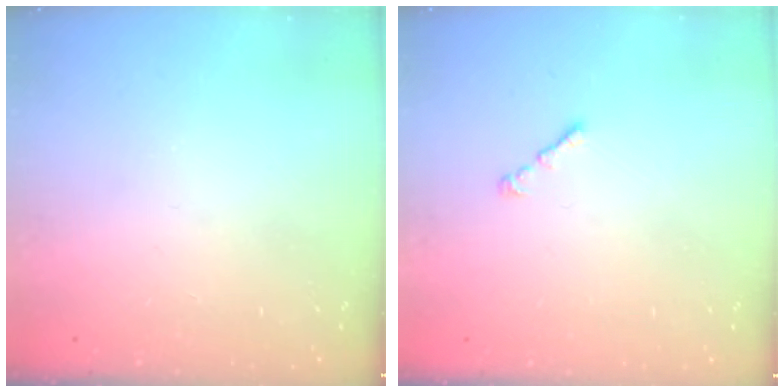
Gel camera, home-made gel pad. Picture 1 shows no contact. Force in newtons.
{"total": 1.0, "press": 0.9, "slide": 0.5}